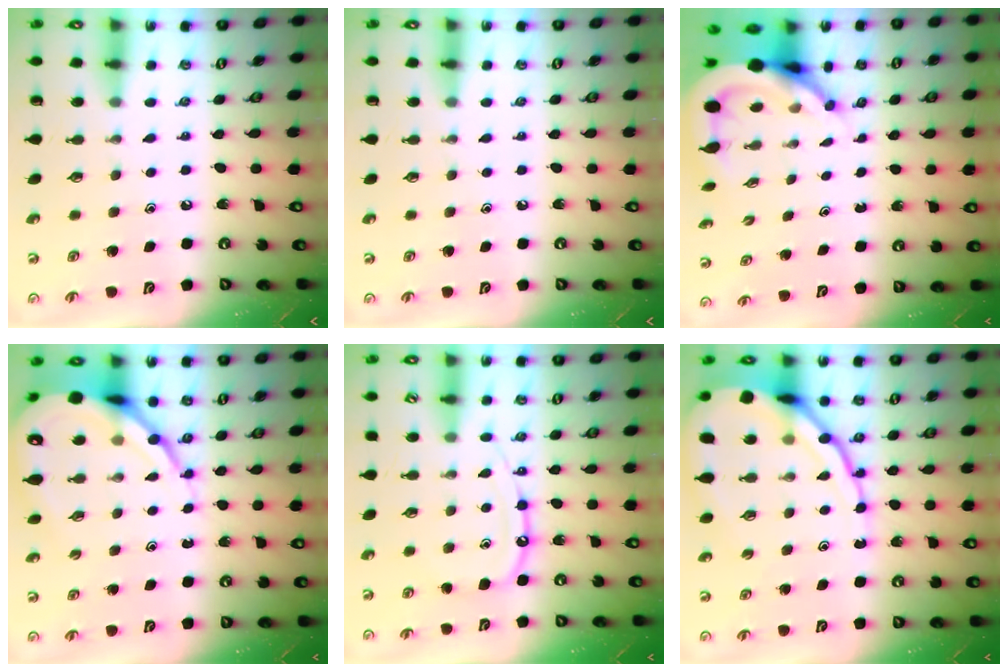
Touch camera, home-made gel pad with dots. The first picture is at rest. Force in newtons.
{"total": 0.0}
{"total": 10.3, "press": 10.2, "slide": 1.3}
{"total": 13.7, "press": 13.6, "slide": 1.5}
{"total": 11.4, "press": 11.4, "slide": 0.9}
{"total": 16.7, "press": 16.6, "slide": 1.6}